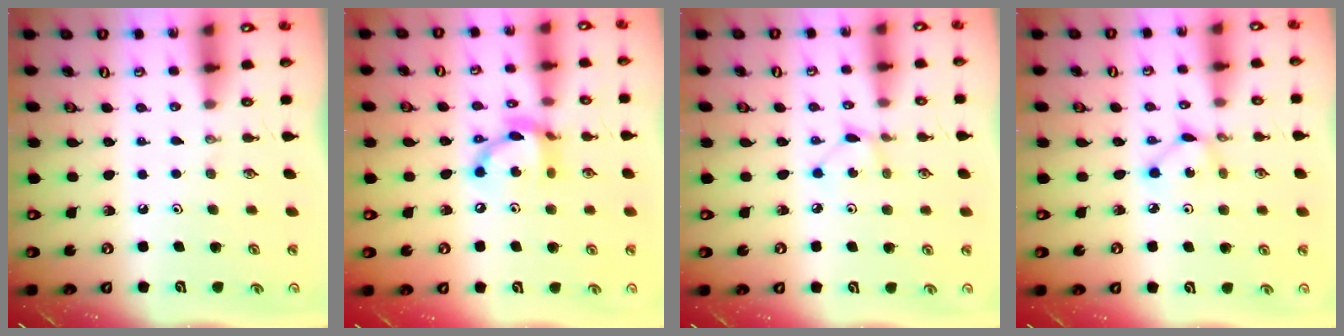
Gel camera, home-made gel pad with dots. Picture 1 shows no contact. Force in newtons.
{"total": 13.4, "press": 13.3, "slide": 1.1}
{"total": 1.5, "press": 1.5, "slide": 0.1}
{"total": 2.9, "press": 2.9, "slide": 0.1}